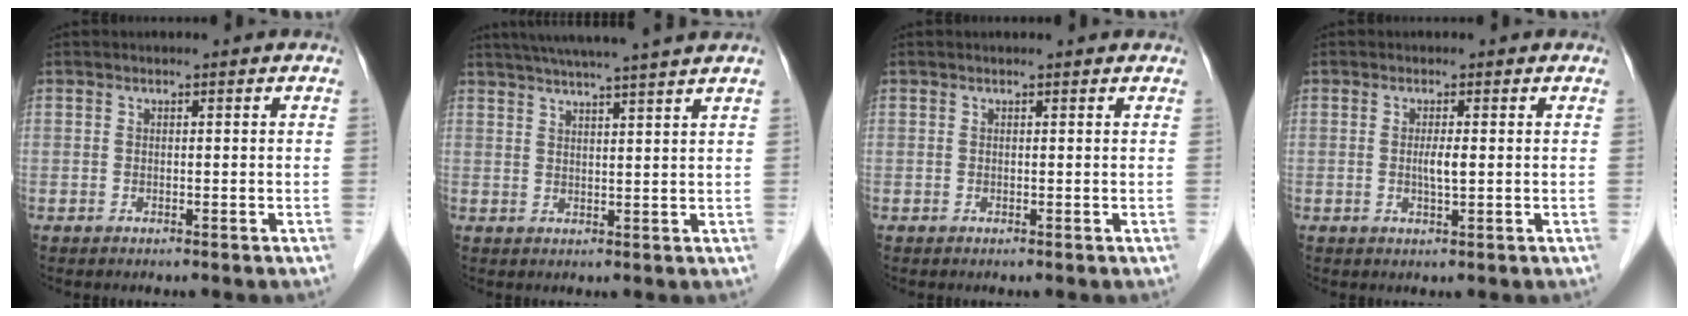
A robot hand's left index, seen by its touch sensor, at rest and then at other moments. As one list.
[{"total": 12.3, "force": [10.5, -1.3, 6.3], "torque": [-0.101, 0.015, 0.141]}, {"total": 1.7, "force": [1.7, 0.3, 0.3], "torque": [-0.013, 0.015, 0.017]}, {"total": 1.8, "force": [0.1, 0.2, 1.8], "torque": [-0.036, -0.001, 0.002]}]